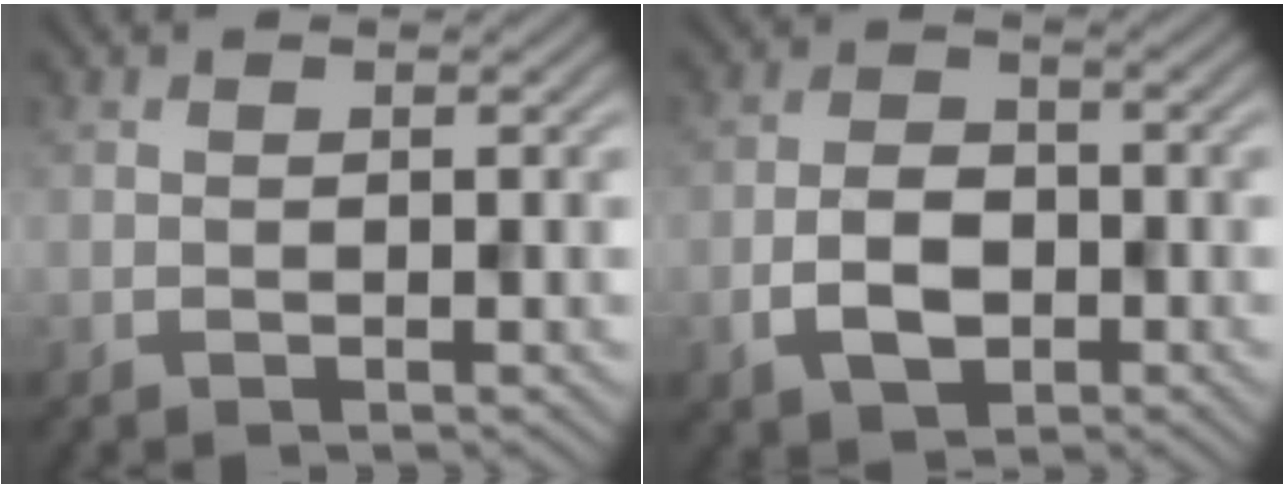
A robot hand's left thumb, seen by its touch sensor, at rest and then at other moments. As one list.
[{"total": 5.1, "force": [-1.9, 3.2, 3.5], "torque": [-0.067, 0.002, -0.040]}]